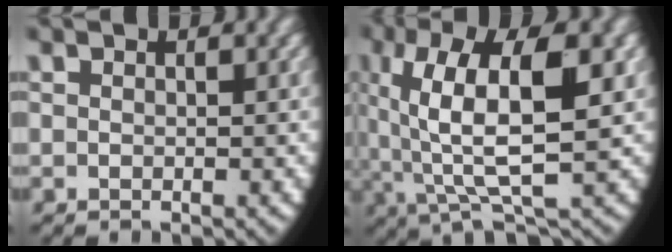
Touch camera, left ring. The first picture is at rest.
{"total": 10.3, "force": [1.2, 4.9, 8.9], "torque": [-0.156, -0.009, 0.027]}